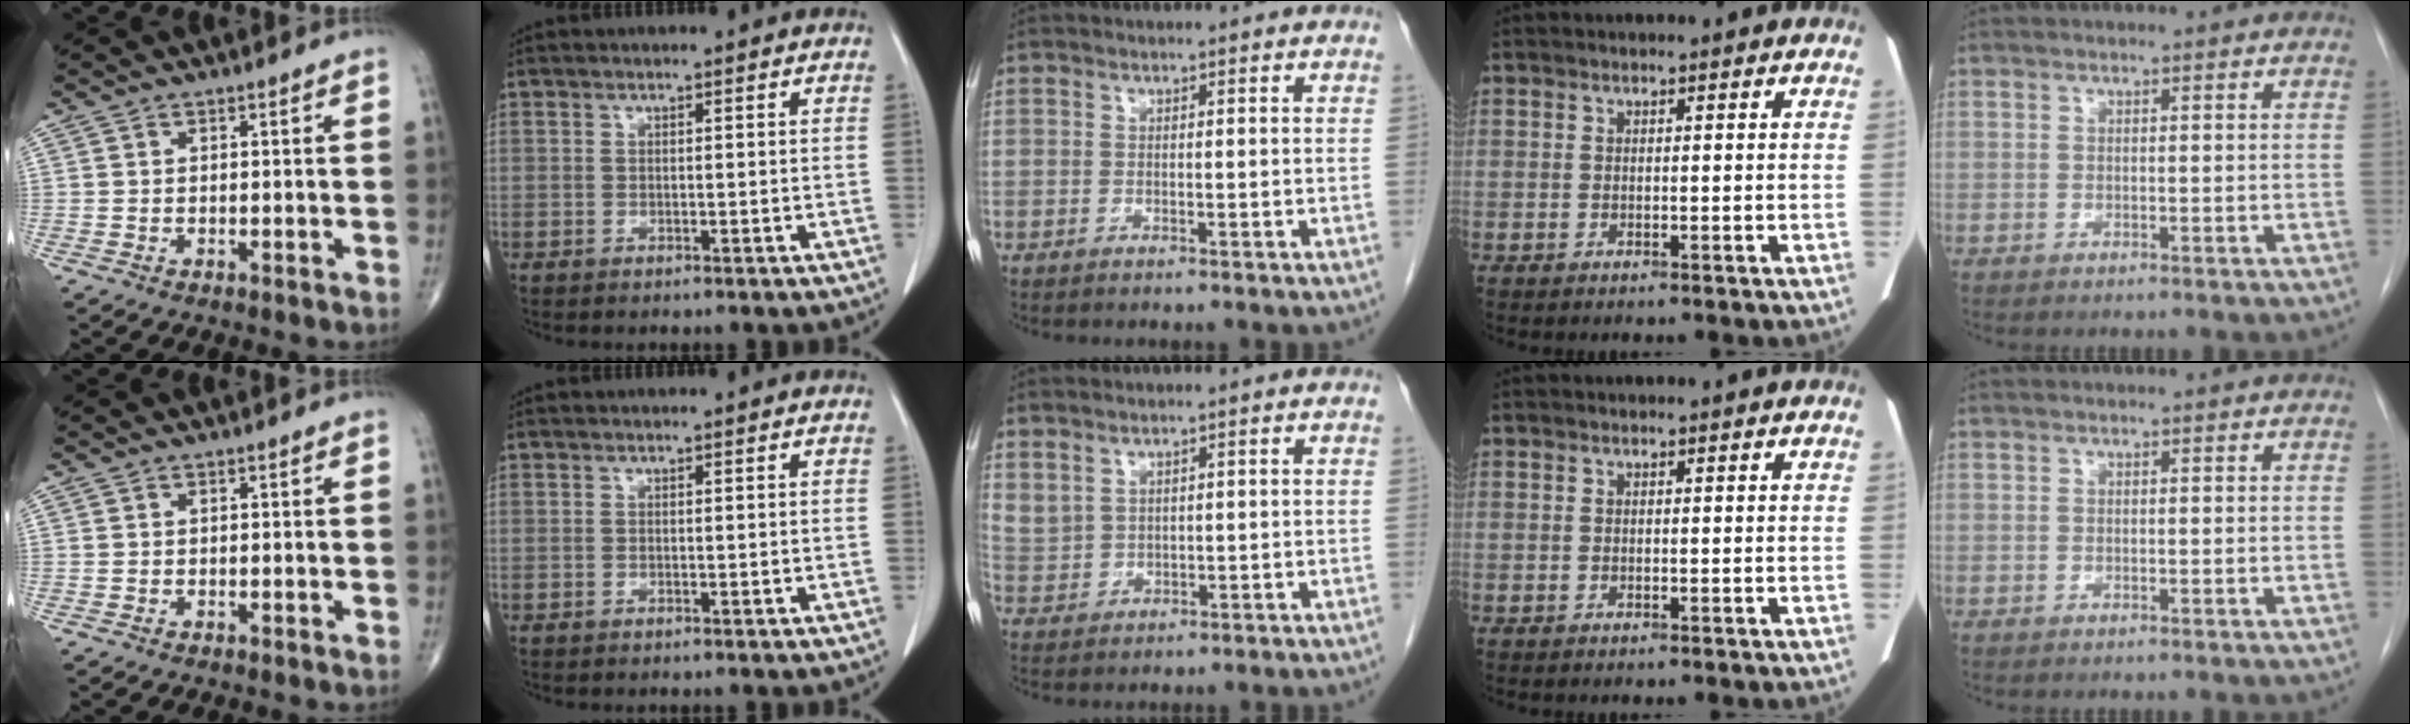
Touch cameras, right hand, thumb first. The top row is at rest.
{"middle": {"total": 3.1, "force": [2.4, 1.8, 1.0], "torque": [-0.023, -0.002, 0.058]}}